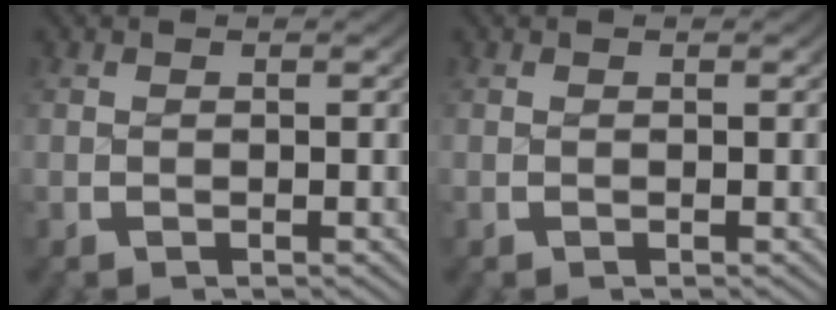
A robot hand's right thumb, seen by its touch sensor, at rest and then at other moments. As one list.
[{"total": 0.0}]